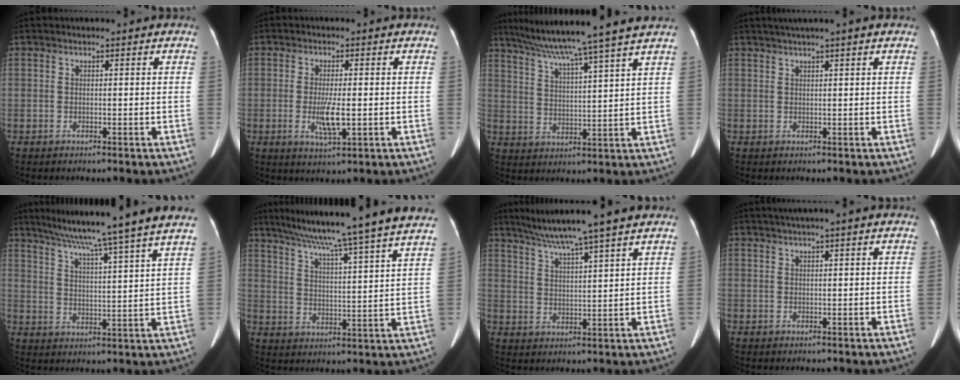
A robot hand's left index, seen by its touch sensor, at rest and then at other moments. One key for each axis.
{"total": 4.8, "fx": -0.8, "fy": 1.0, "fz": 4.7, "tx": -0.094, "ty": -0.010, "tz": -0.011}
{"total": 14.9, "fx": 12.5, "fy": -2.4, "fz": 7.9, "tx": -0.132, "ty": -0.002, "tz": 0.185}
{"total": 4.4, "fx": 3.3, "fy": -0.5, "fz": 2.9, "tx": -0.044, "ty": 0.031, "tz": 0.057}
{"total": 19.0, "fx": 16.1, "fy": -2.7, "fz": 9.8, "tx": -0.160, "ty": -0.023, "tz": 0.215}
{"total": 24.8, "fx": 21.5, "fy": -2.0, "fz": 12.2, "tx": -0.204, "ty": -0.031, "tz": 0.288}
{"total": 10.3, "fx": 8.6, "fy": -1.6, "fz": 5.4, "tx": -0.097, "ty": 0.014, "tz": 0.139}
{"total": 4.6, "fx": 3.5, "fy": -0.4, "fz": 3.0, "tx": -0.046, "ty": 0.033, "tz": 0.059}